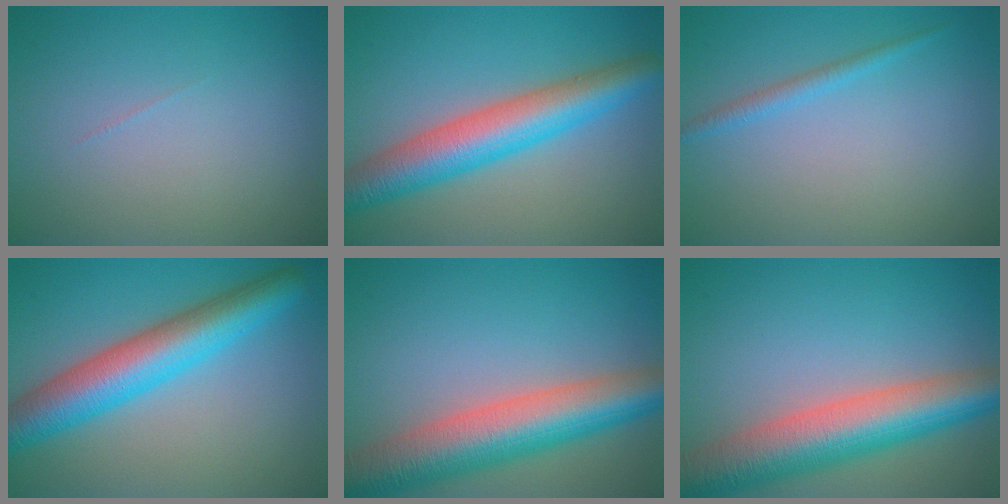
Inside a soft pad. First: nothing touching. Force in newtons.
{"total": 7.5, "press": 7.5, "slide": 0.1}
{"total": 1.3, "press": 1.3, "slide": 0.1}
{"total": 8.0, "press": 8.0, "slide": 0.1}
{"total": 9.5, "press": 9.5, "slide": 0.5}
{"total": 9.5, "press": 9.5, "slide": 0.5}